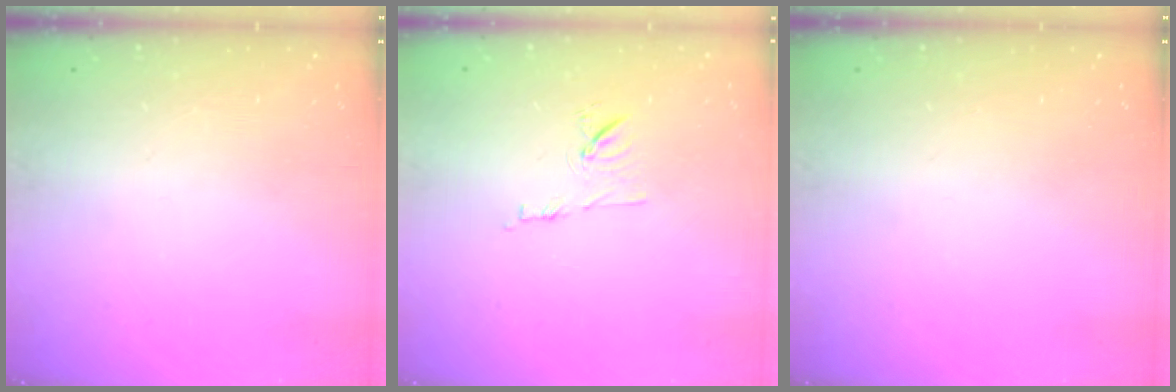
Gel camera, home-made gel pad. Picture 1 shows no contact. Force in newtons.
{"total": 7.5, "press": 7.5, "slide": 0.8}
{"total": 0.0}